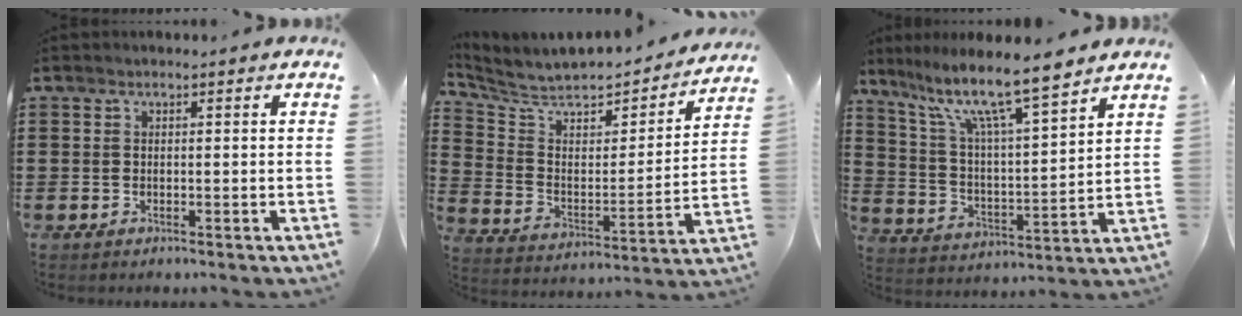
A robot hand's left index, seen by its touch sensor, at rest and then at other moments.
{"total": 5.4, "force": [4.7, 2.3, 1.6], "torque": [-0.063, -0.041, 0.074]}
{"total": 11.0, "force": [8.6, 1.4, 6.7], "torque": [-0.151, -0.050, 0.143]}